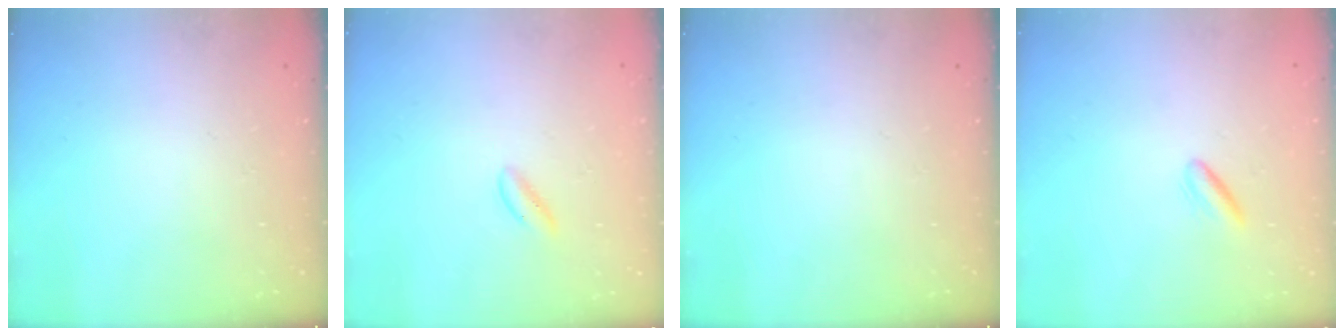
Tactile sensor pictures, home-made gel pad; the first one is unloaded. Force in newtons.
{"total": 1.4, "press": 1.2, "slide": 0.6}
{"total": 0.0}
{"total": 2.1, "press": 1.9, "slide": 0.9}